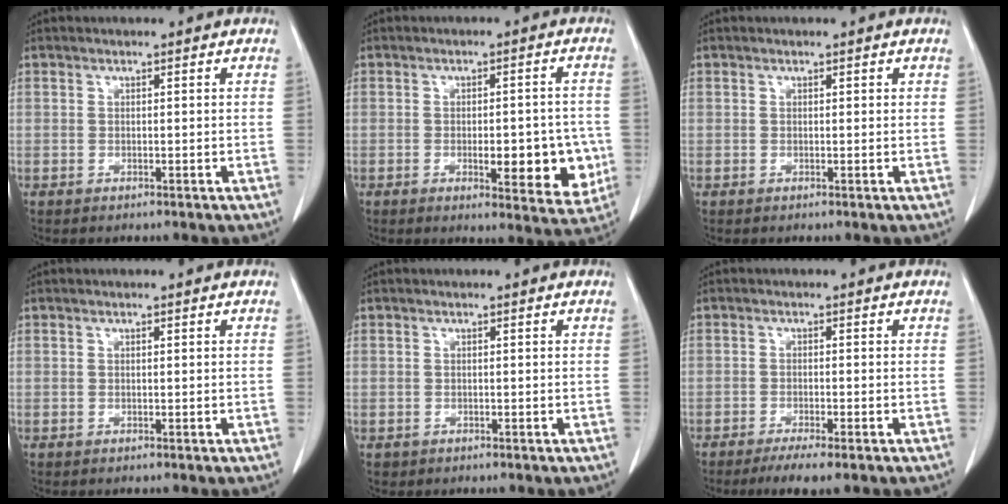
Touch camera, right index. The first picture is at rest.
{"total": 9.4, "force": [-2.1, 3.4, 8.6], "torque": [-0.096, -0.001, -0.018]}
{"total": 0.0}
{"total": 0.0}
{"total": 0.6, "force": [-0.2, 0.6, 0.0], "torque": [0.001, 0.006, -0.005]}
{"total": 4.7, "force": [-3.3, 0.4, 3.3], "torque": [-0.051, -0.011, -0.051]}